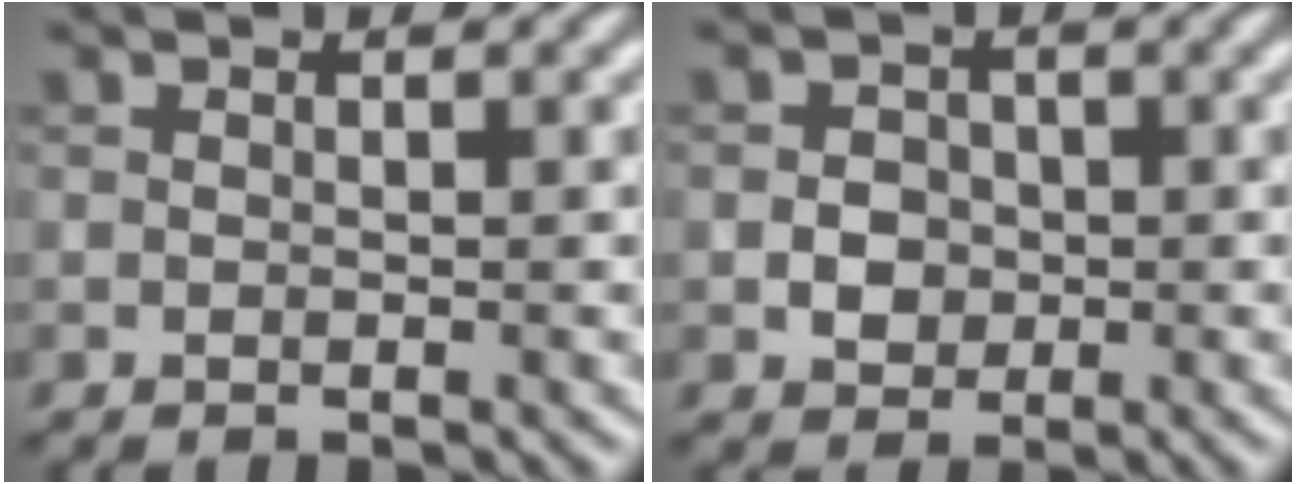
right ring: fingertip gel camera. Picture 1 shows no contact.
{"total": 2.2, "force": [-0.4, 1.9, 0.9], "torque": [-0.006, 0.000, -0.010]}